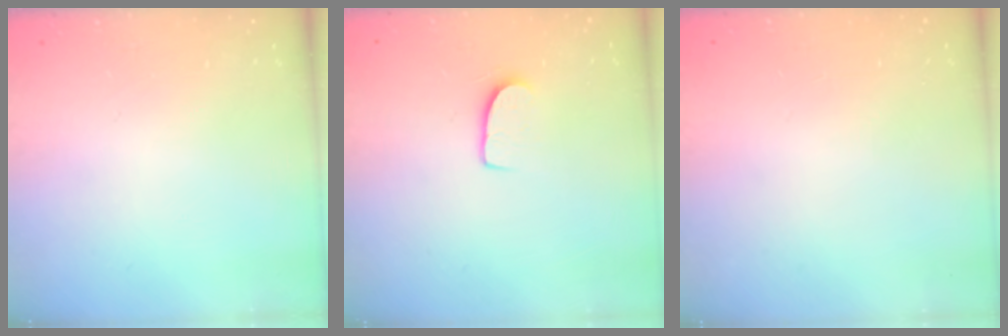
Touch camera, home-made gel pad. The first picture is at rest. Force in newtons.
{"total": 7.7, "press": 7.6, "slide": 0.7}
{"total": 0.0}